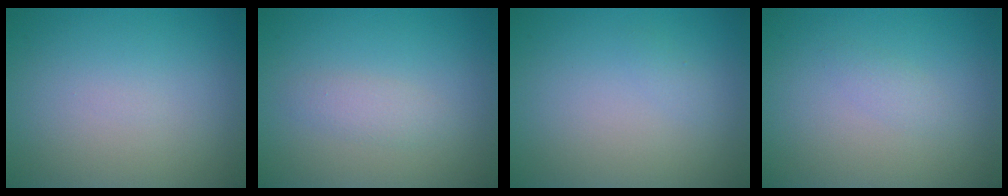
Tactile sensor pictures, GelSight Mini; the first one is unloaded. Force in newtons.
{"total": 1.4, "press": 1.4, "slide": 0.1}
{"total": 0.5, "press": 0.5, "slide": 0.0}
{"total": 0.9, "press": 0.9, "slide": 0.0}